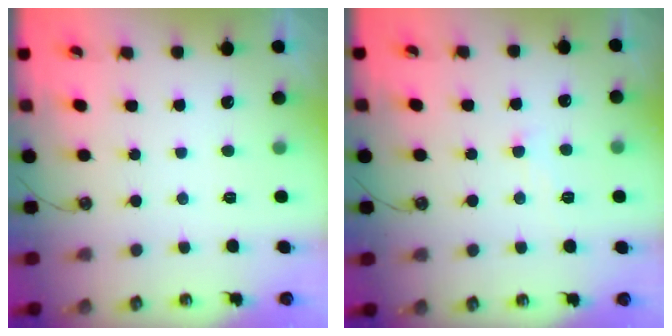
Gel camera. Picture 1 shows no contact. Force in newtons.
{"total": 0.8, "press": 0.6, "slide": 0.5}